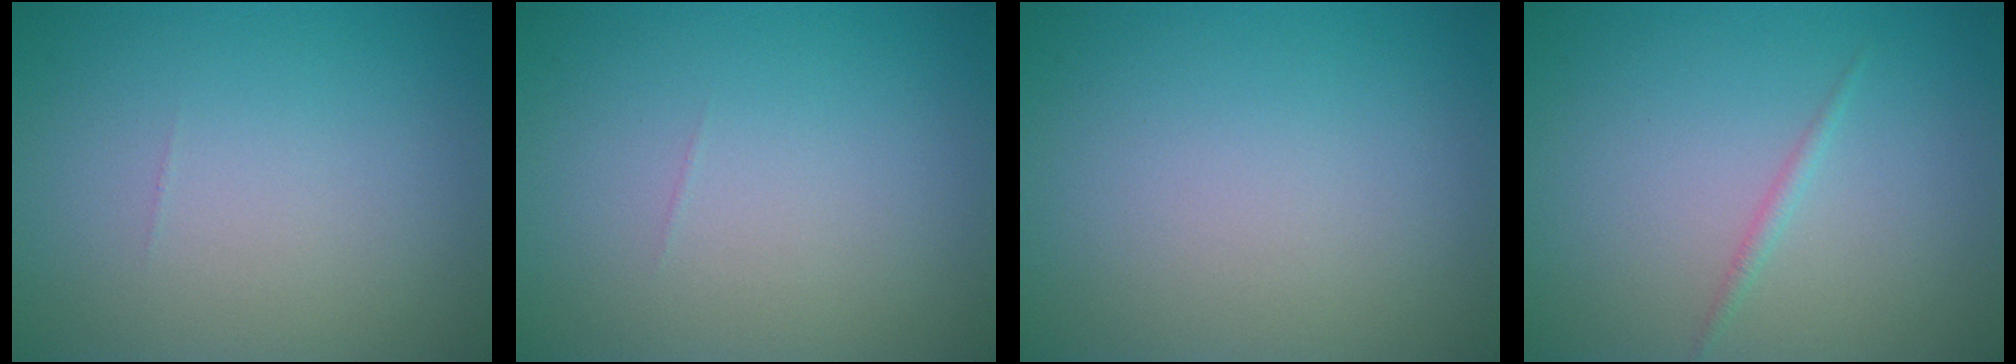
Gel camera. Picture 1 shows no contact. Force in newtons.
{"total": 0.0}
{"total": 0.0}
{"total": 0.8, "press": 0.8, "slide": 0.1}